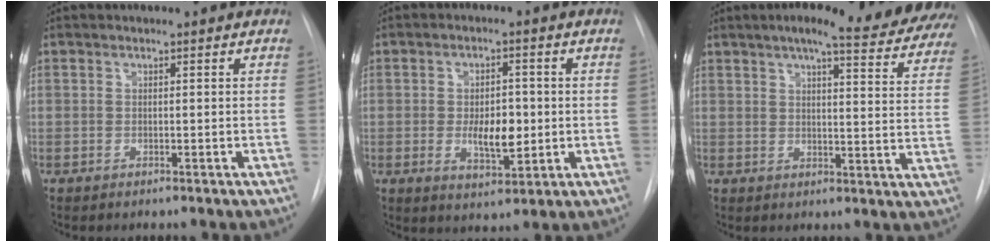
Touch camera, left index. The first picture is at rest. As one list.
[{"total": 6.6, "force": [-0.9, 3.7, 5.5], "torque": [-0.081, -0.006, -0.005]}, {"total": 21.1, "force": [18.4, 2.8, 10.0], "torque": [-0.128, -0.037, 0.204]}]